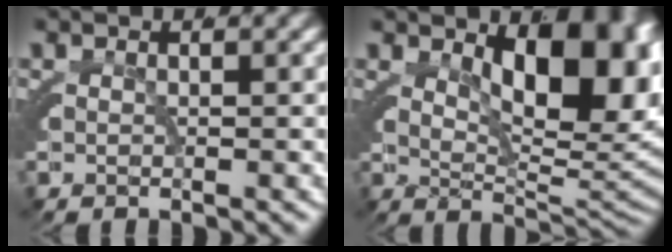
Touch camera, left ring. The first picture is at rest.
{"total": 9.8, "force": [3.1, 4.4, 8.2], "torque": [-0.111, 0.007, 0.047]}